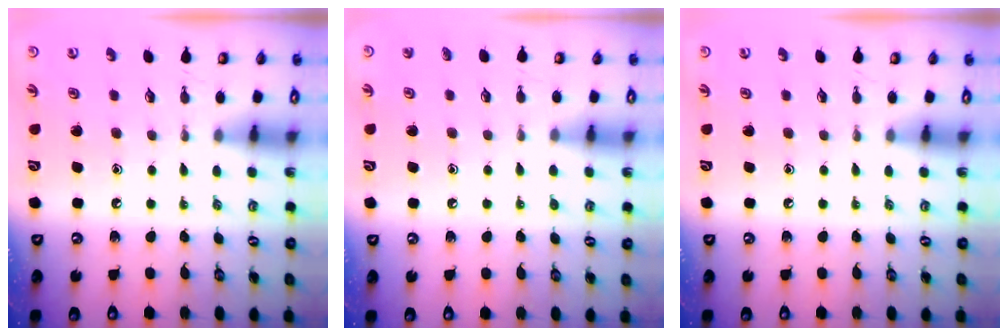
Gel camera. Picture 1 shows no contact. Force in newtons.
{"total": 4.1, "press": 4.1, "slide": 0.5}
{"total": 0.0}